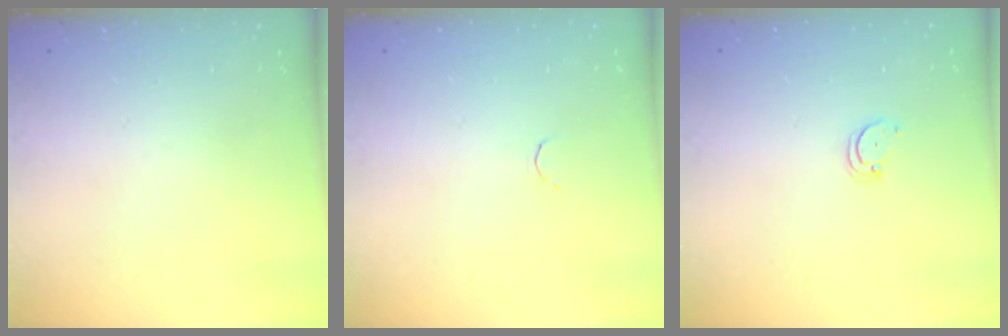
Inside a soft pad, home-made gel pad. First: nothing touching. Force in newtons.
{"total": 1.8, "press": 1.7, "slide": 0.4}
{"total": 2.5, "press": 2.5, "slide": 0.2}